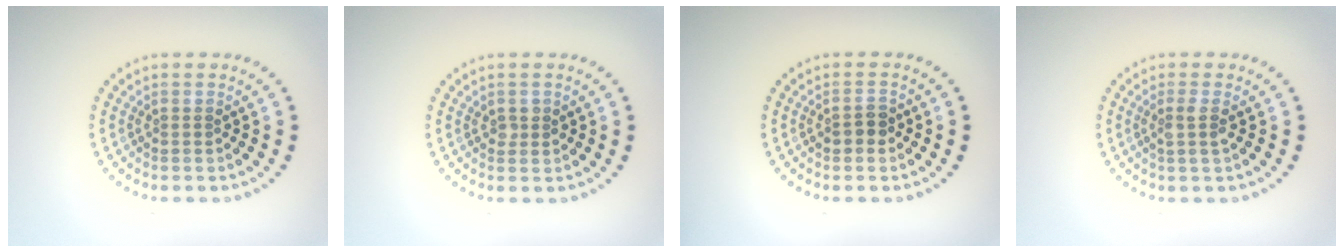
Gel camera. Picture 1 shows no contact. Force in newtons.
{"total": 1.0, "press": 1.0, "slide": 0.2}
{"total": 1.6, "press": 1.5, "slide": 0.3}
{"total": 1.5, "press": 1.2, "slide": 0.9}